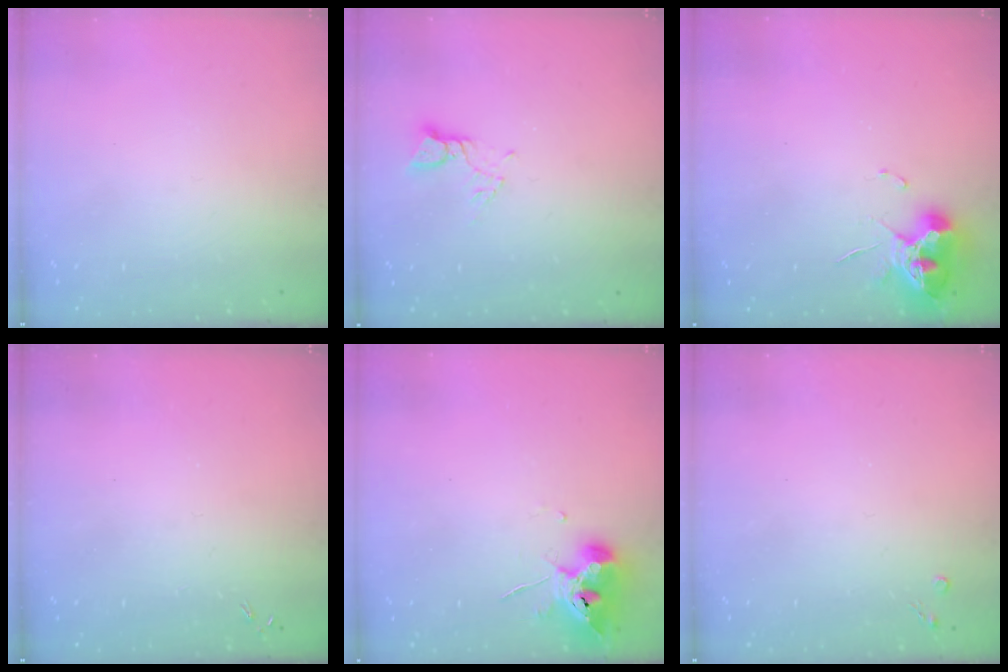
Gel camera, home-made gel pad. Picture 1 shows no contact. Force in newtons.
{"total": 2.6, "press": 2.6, "slide": 0.1}
{"total": 8.9, "press": 8.8, "slide": 1.1}
{"total": 0.0}
{"total": 10.1, "press": 10.0, "slide": 1.4}
{"total": 2.1, "press": 2.1, "slide": 0.4}